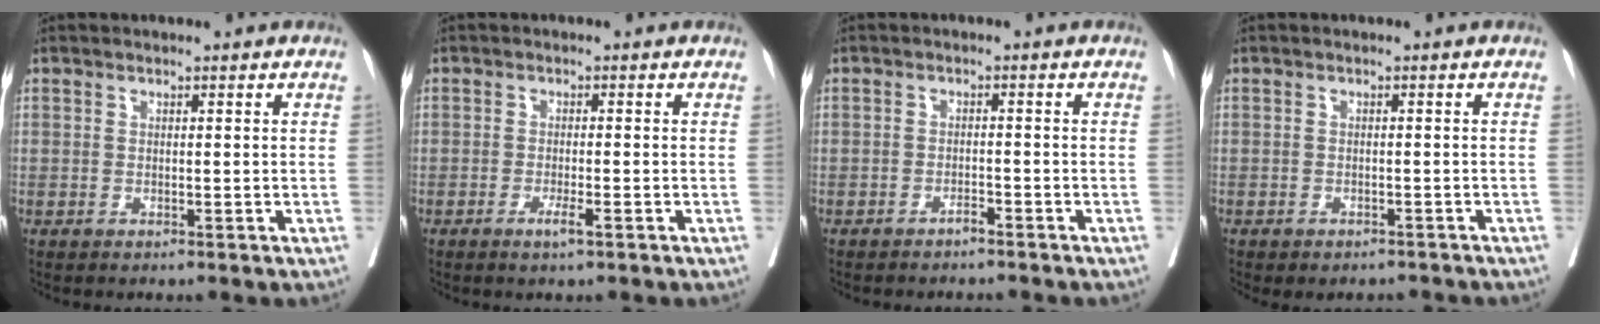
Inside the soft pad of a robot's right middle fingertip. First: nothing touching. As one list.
[{"total": 2.1, "force": [-1.2, 0.0, 1.8], "torque": [-0.029, -0.003, -0.021]}, {"total": 1.8, "force": [-1.6, 0.2, 0.6], "torque": [-0.010, 0.000, -0.022]}, {"total": 3.9, "force": [-3.4, 1.6, 0.9], "torque": [-0.002, 0.007, -0.042]}]